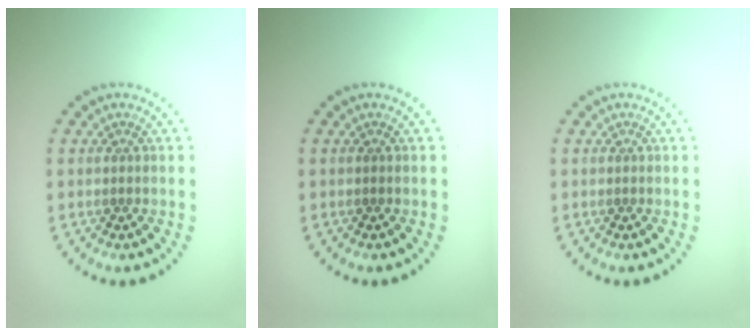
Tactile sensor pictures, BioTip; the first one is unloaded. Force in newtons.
{"total": 0.0}
{"total": 0.0}